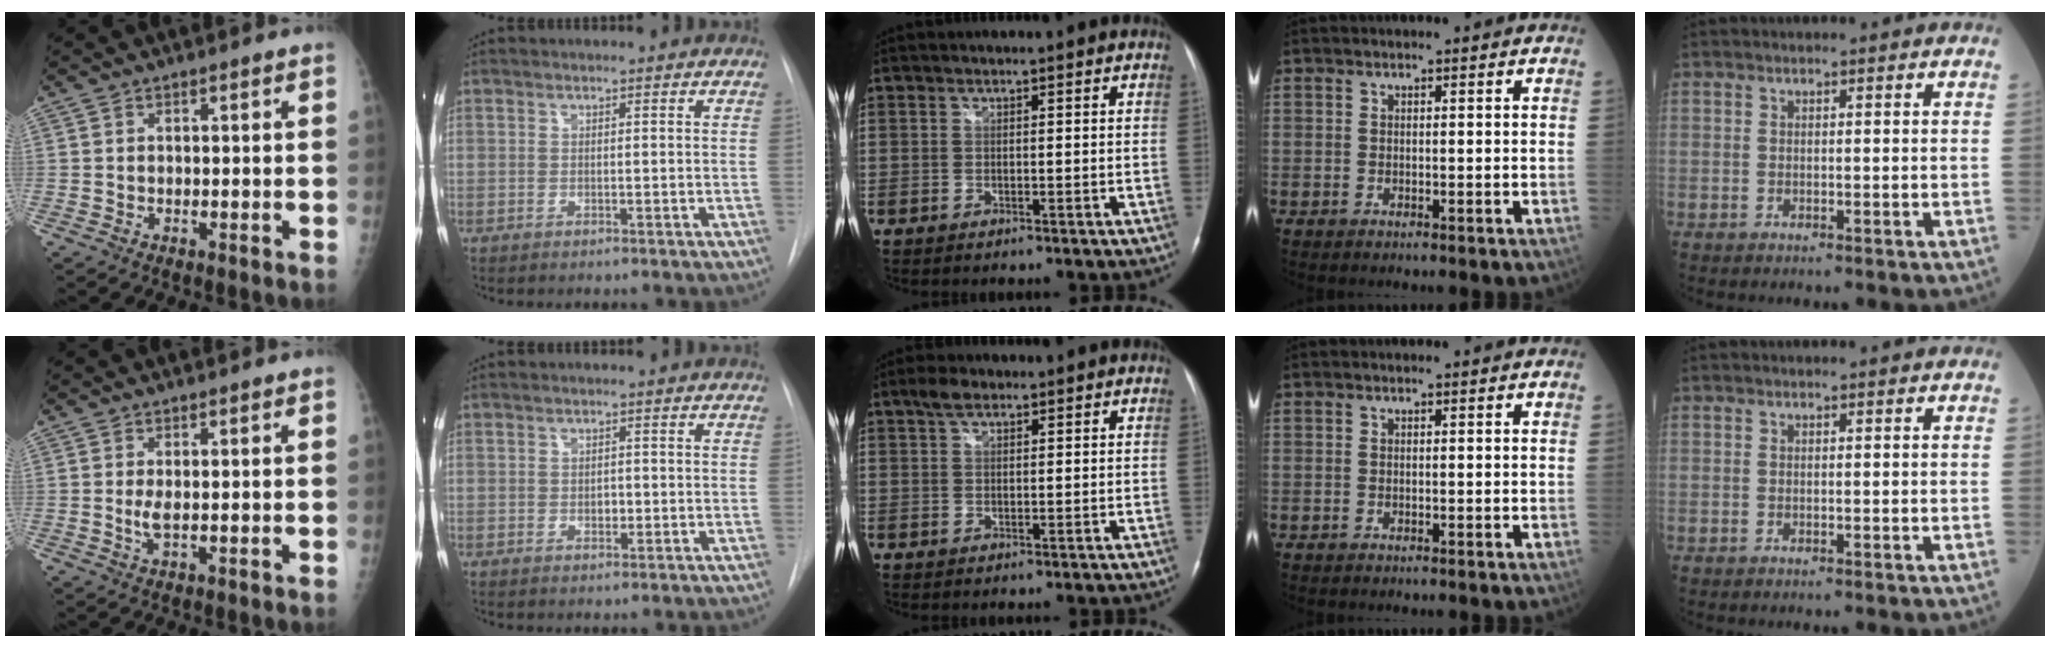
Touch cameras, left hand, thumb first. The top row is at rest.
{"thumb": {"total": 1.9, "force": [0.3, 0.5, 1.8], "torque": [-0.040, -0.005, 0.010]}, "index": {"total": 1.3, "force": [-0.2, 0.9, 0.9], "torque": [-0.014, 0.001, -0.001]}, "middle": {"total": 2.7, "force": [1.8, 1.5, 1.4], "torque": [-0.030, 0.013, 0.033]}}